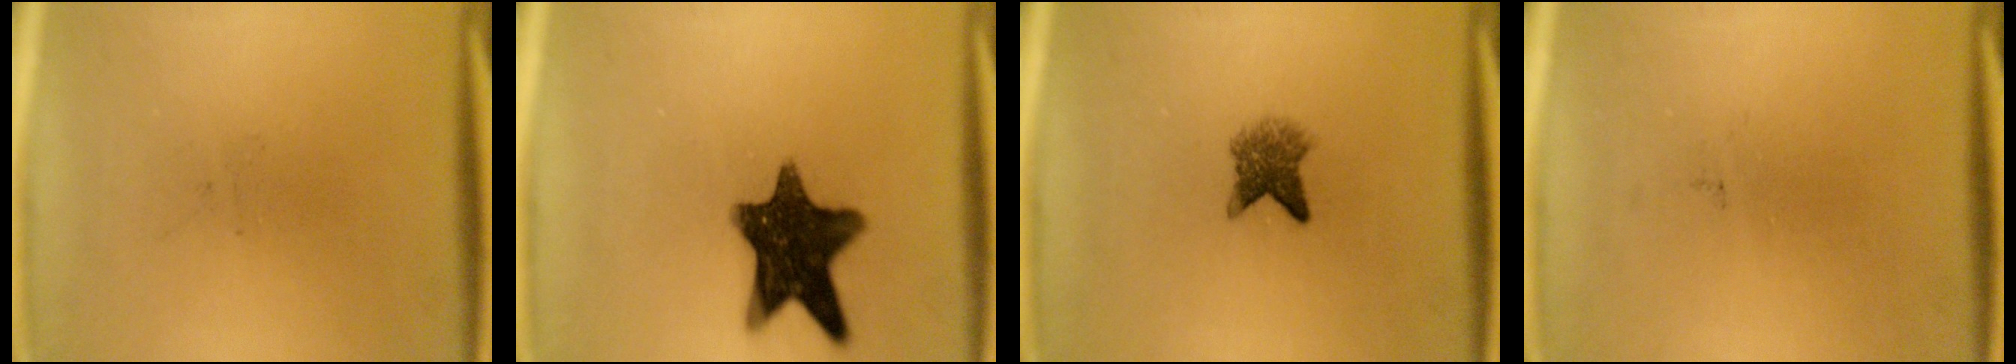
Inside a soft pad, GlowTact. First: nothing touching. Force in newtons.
{"total": 13.1}
{"total": 3.6}
{"total": 0.0}